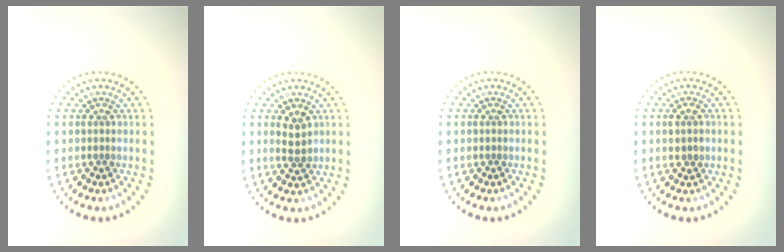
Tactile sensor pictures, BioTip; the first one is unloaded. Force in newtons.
{"total": 1.9, "press": 1.8, "slide": 0.6}
{"total": 0.0}
{"total": 1.5, "press": 1.4, "slide": 0.4}